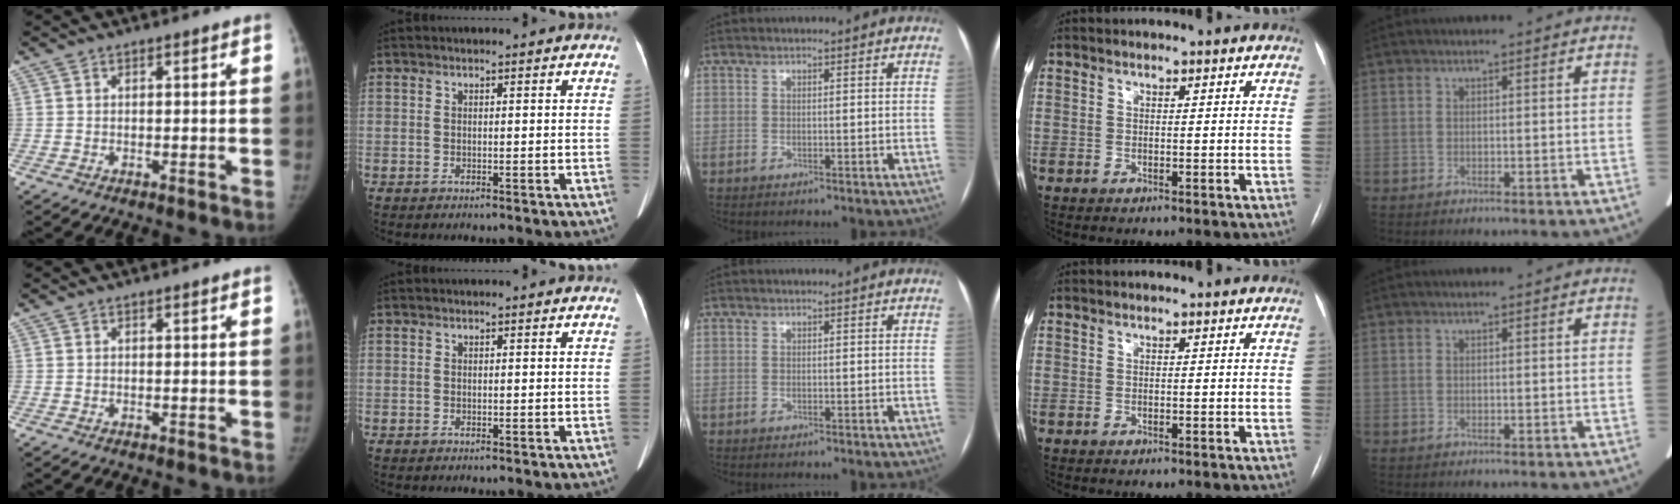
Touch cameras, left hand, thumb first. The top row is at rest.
{}